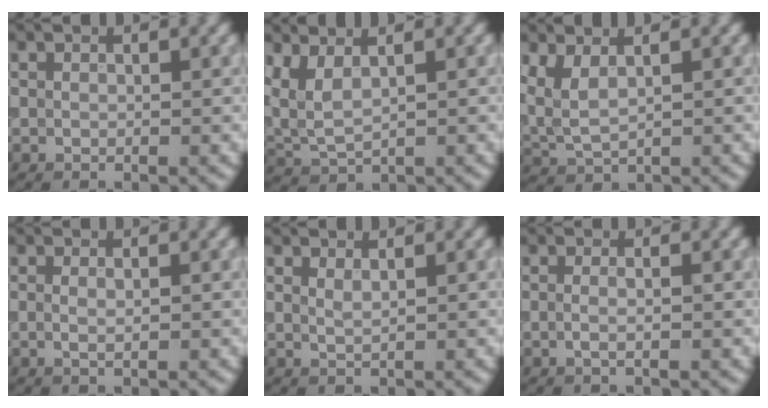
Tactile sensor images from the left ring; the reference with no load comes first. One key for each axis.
{"total": 3.6, "fx": 1.8, "fy": 1.5, "fz": 2.7, "tx": -0.072, "ty": 0.003, "tz": 0.045}
{"total": 3.2, "fx": 1.4, "fy": 1.4, "fz": 2.6, "tx": -0.067, "ty": 0.002, "tz": 0.035}
{"total": 1.1, "fx": 0.1, "fy": 0.3, "fz": 1.0, "tx": -0.017, "ty": -0.003, "tz": 0.002}
{"total": 1.0, "fx": 0.6, "fy": 0.4, "fz": 0.7, "tx": -0.007, "ty": -0.001, "tz": 0.010}
{"total": 1.5, "fx": -0.1, "fy": 0.4, "fz": 1.4, "tx": -0.018, "ty": -0.014, "tz": -0.005}